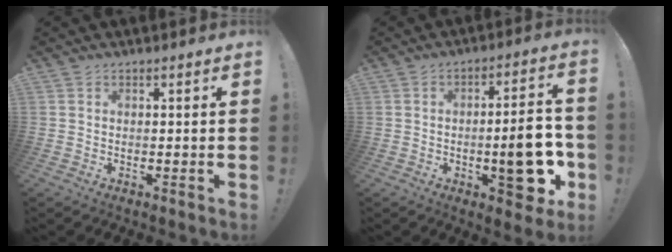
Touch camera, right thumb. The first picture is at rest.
{"total": 15.3, "force": [-3.8, 6.0, 13.5], "torque": [-0.150, 0.006, -0.054]}